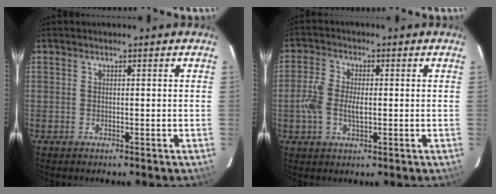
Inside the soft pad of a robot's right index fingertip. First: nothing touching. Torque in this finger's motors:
{"motor_torque": [0.11, 0.04, 0.27, 0.08]}